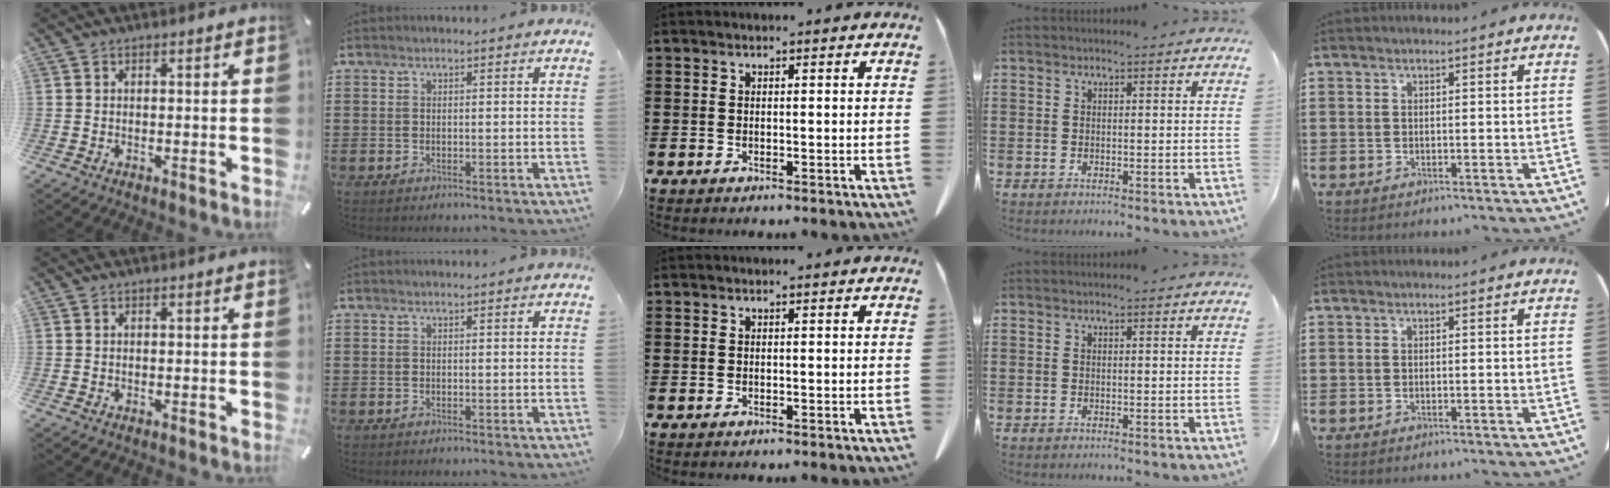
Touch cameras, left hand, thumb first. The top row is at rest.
{}